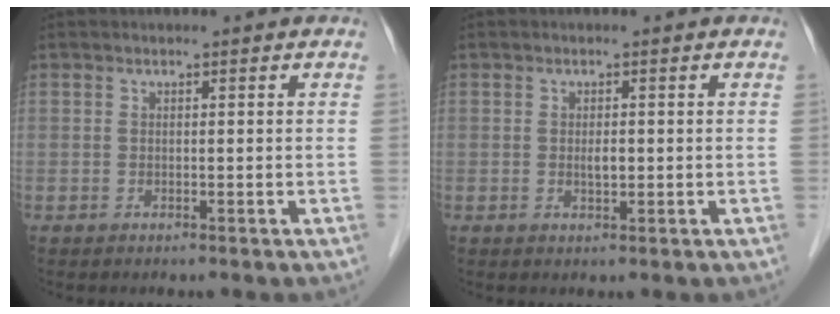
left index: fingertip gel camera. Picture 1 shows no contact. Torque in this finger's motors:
{"motor_torque": [0.17, 0.06, 0.03, 0.01]}